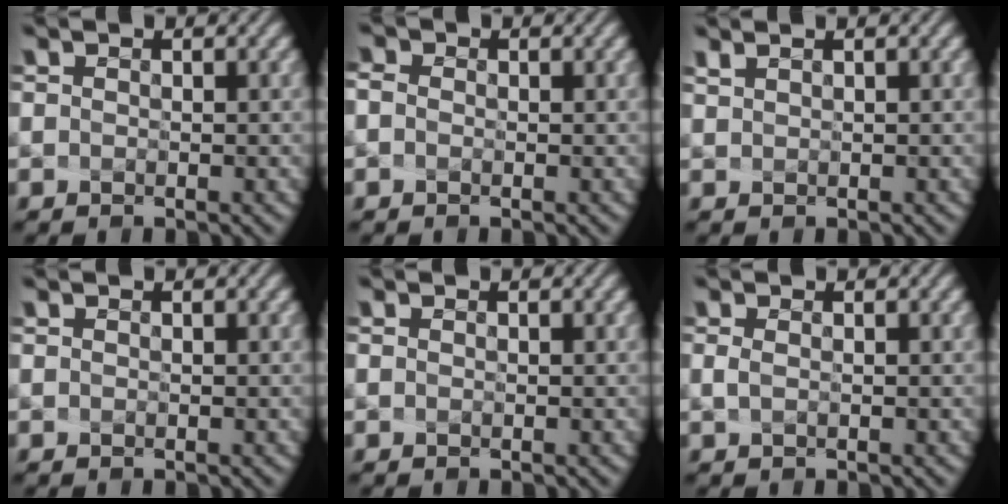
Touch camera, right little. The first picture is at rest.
{"total": 1.1, "force": [0.0, 0.9, 0.7], "torque": [-0.012, 0.003, -0.004]}
{"total": 1.0, "force": [0.0, -0.6, -0.7], "torque": [0.003, -0.013, 0.024]}
{"total": 0.0}
{"total": 0.0}
{"total": 0.5, "force": [-0.1, 0.3, 0.5], "torque": [-0.021, -0.008, 0.010]}